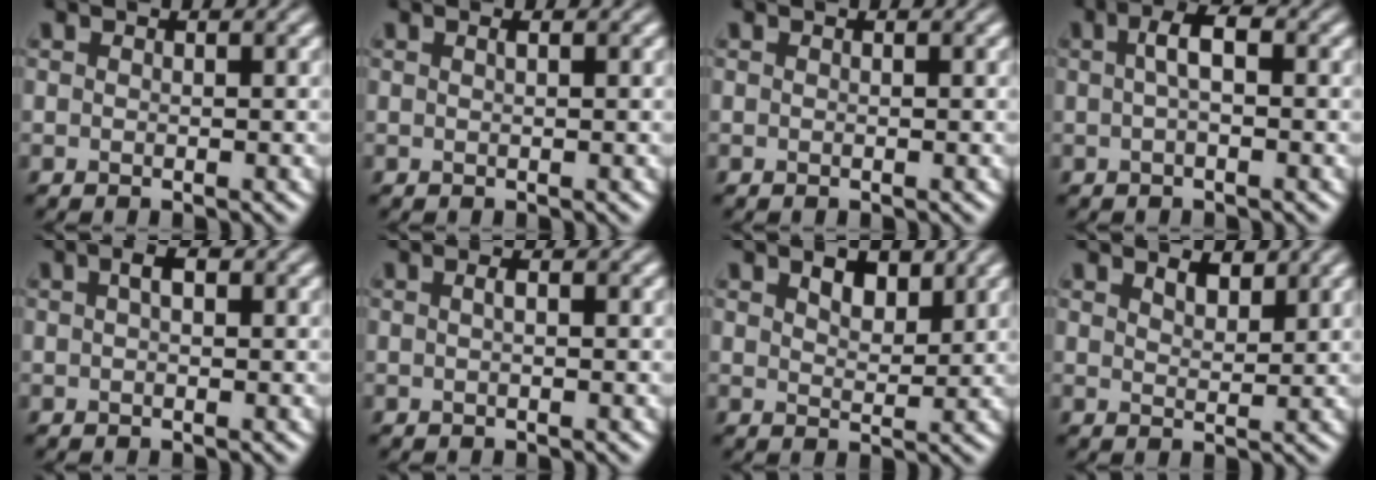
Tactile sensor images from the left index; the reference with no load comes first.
{"total": 0.5, "force": [0.2, 0.2, 0.4], "torque": [-0.008, 0.003, 0.004]}
{"total": 0.0}
{"total": 2.5, "force": [0.2, 0.8, 2.3], "torque": [-0.046, 0.007, 0.001]}
{"total": 1.4, "force": [0.3, 0.6, 1.2], "torque": [-0.022, 0.005, 0.004]}
{"total": 0.7, "force": [0.0, 0.1, 0.7], "torque": [-0.016, 0.004, 0.002]}
{"total": 2.7, "force": [1.7, 1.4, 1.7], "torque": [-0.034, 0.002, 0.030]}
{"total": 1.8, "force": [1.5, 0.7, 0.8], "torque": [-0.019, -0.002, 0.028]}